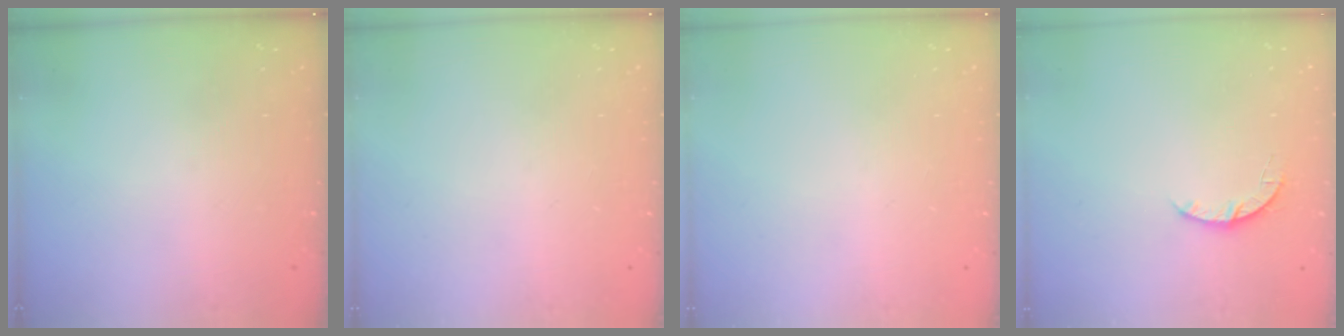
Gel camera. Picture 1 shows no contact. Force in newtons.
{"total": 0.0}
{"total": 0.0}
{"total": 3.3, "press": 3.2, "slide": 0.5}